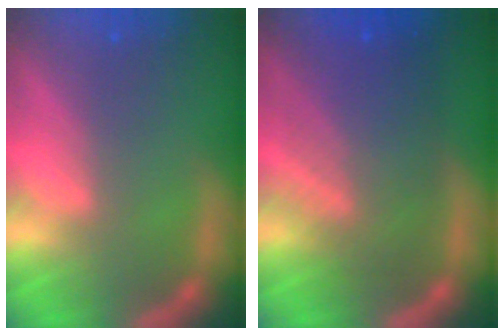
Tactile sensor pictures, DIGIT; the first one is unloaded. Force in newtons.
{"total": 8.1}